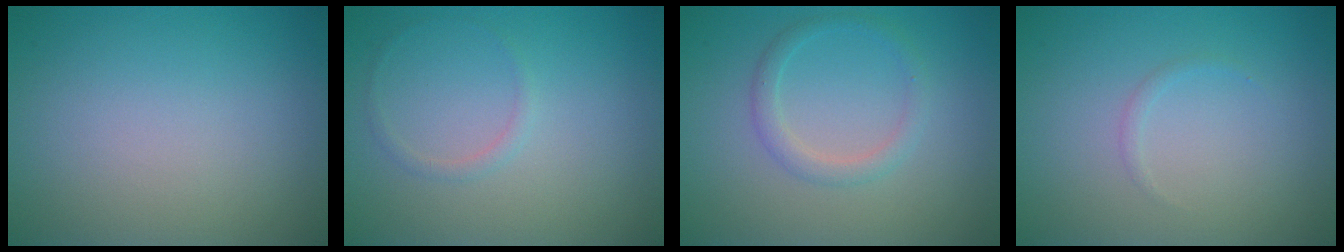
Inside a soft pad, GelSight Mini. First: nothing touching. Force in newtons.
{"total": 0.8, "press": 0.8, "slide": 0.1}
{"total": 1.9, "press": 1.8, "slide": 0.1}
{"total": 0.5, "press": 0.5, "slide": 0.1}